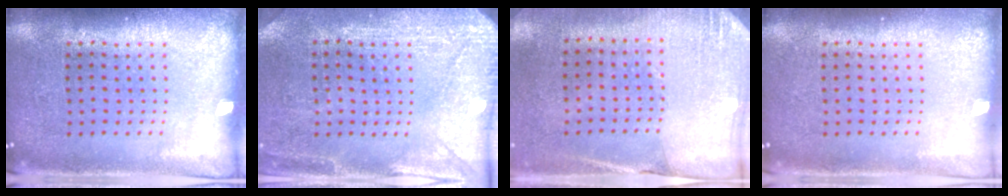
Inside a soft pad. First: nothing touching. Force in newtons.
{"total": 2.8, "press": 2.7, "slide": 0.9}
{"total": 2.6, "press": 2.3, "slide": 1.1}
{"total": 0.0}